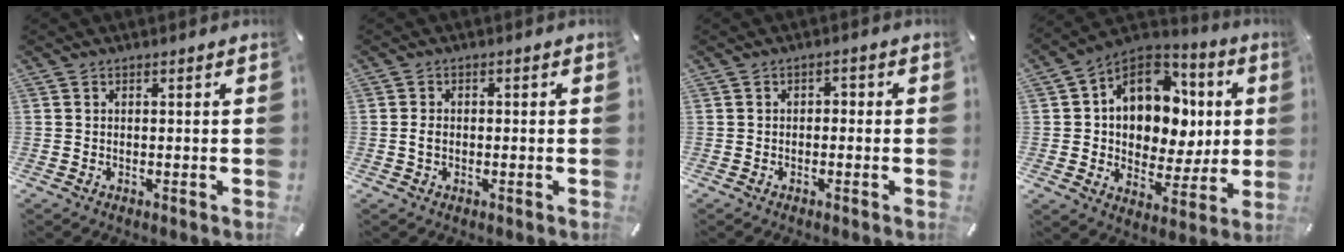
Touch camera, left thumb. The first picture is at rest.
{"total": 2.2, "force": [-0.4, 1.4, 1.6], "torque": [-0.029, 0.005, -0.008]}
{"total": 1.6, "force": [-1.2, 0.9, 0.7], "torque": [-0.015, 0.011, -0.027]}
{"total": 14.5, "force": [4.1, 11.8, 7.3], "torque": [-0.112, -0.025, 0.084]}